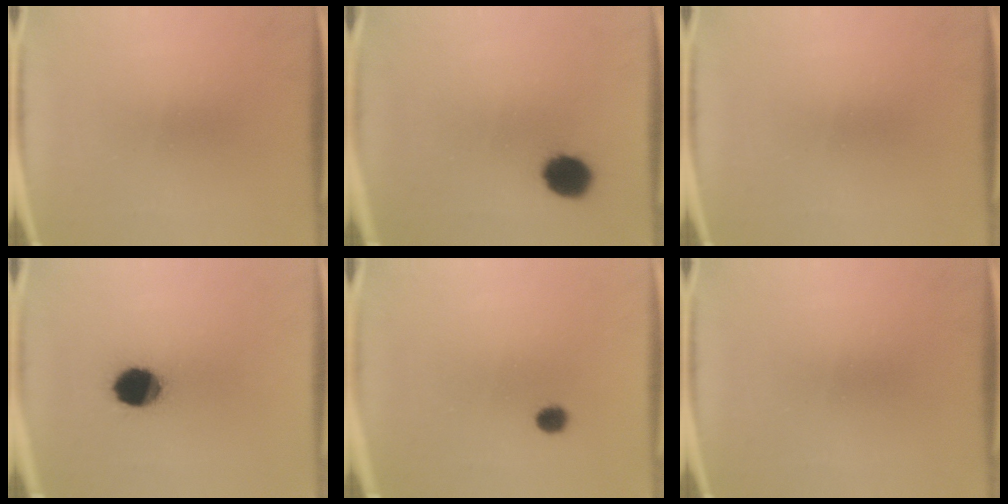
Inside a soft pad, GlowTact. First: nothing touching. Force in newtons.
{"total": 8.2}
{"total": 0.0}
{"total": 10.8}
{"total": 2.6}
{"total": 0.0}